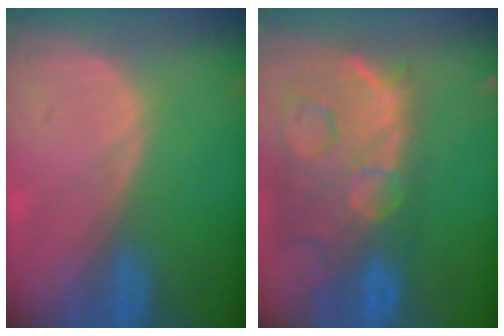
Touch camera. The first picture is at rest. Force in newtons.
{"total": 14.7, "press": 11.9, "slide": 8.6}